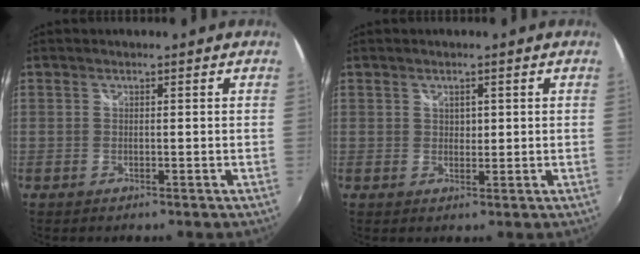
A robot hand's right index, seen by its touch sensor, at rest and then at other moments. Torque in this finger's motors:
{"motor_torque": [-0.09, 0.24, -0.02, 0.00]}